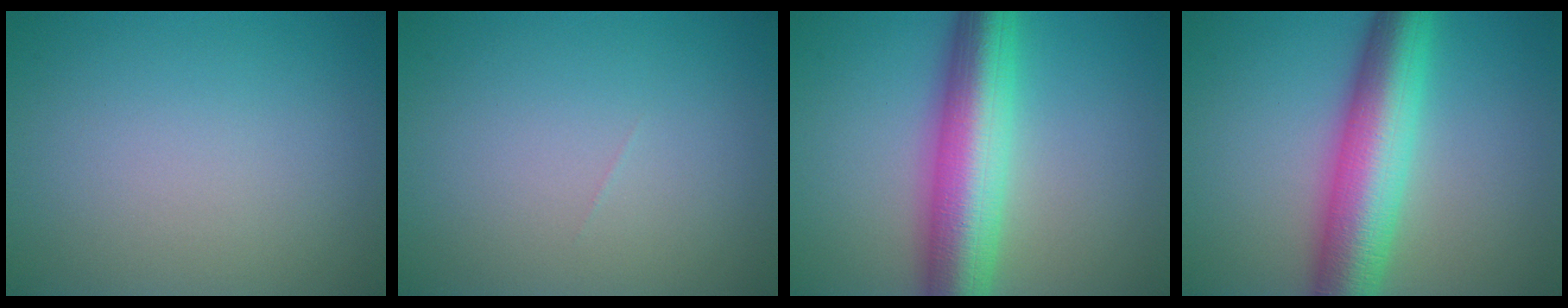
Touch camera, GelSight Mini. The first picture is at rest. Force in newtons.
{"total": 0.0}
{"total": 9.7, "press": 9.7, "slide": 0.2}
{"total": 9.1, "press": 9.1, "slide": 0.1}